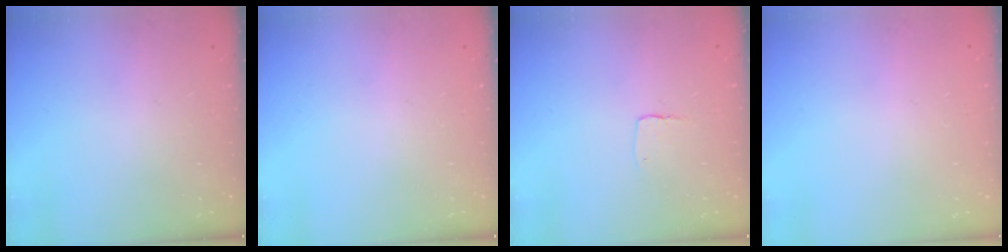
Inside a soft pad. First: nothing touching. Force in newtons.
{"total": 0.0}
{"total": 2.9, "press": 2.9, "slide": 0.2}
{"total": 0.0}